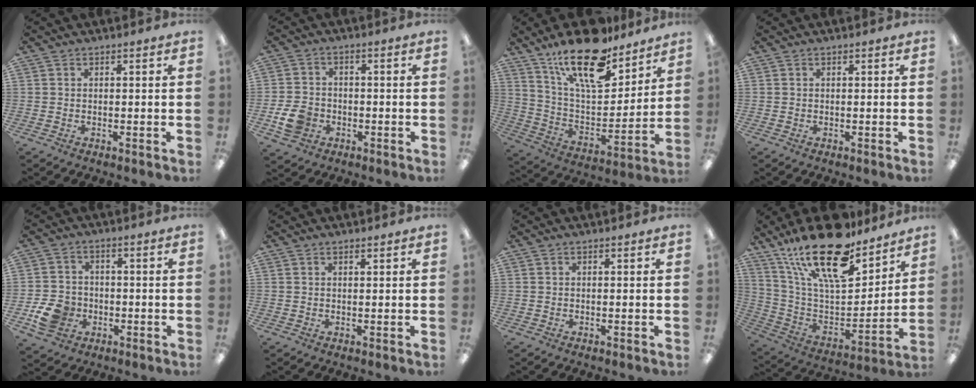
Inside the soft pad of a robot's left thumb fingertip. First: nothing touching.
{"total": 6.8, "force": [-2.4, 5.4, 3.5], "torque": [-0.072, 0.008, -0.044]}
{"total": 21.6, "force": [15.4, 8.4, 12.6], "torque": [-0.213, -0.094, 0.266]}
{"total": 0.0}
{"total": 8.1, "force": [-2.8, 6.7, 3.8], "torque": [-0.084, 0.015, -0.050]}
{"total": 0.6, "force": [0.6, 0.1, 0.2], "torque": [-0.004, 0.000, 0.010]}
{"total": 0.0}
{"total": 24.7, "force": [17.2, 9.3, 15.0], "torque": [-0.276, -0.107, 0.297]}